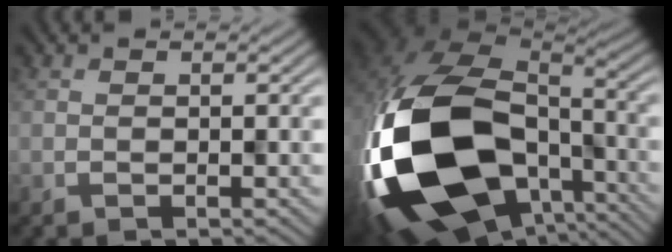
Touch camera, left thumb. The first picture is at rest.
{"total": 21.0, "force": [-6.6, 13.6, 14.6], "torque": [-0.388, -0.083, -0.070]}